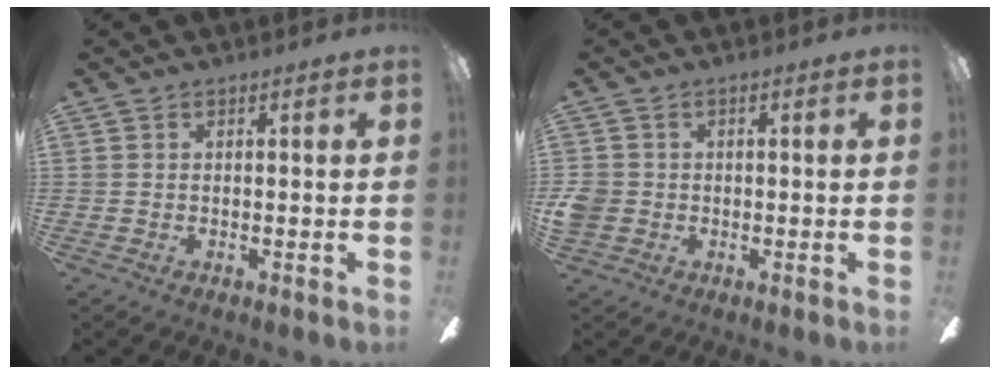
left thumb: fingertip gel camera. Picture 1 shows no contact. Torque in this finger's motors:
{"motor_torque": [-0.12, 0.13, -0.06, 0.01, 0.00]}